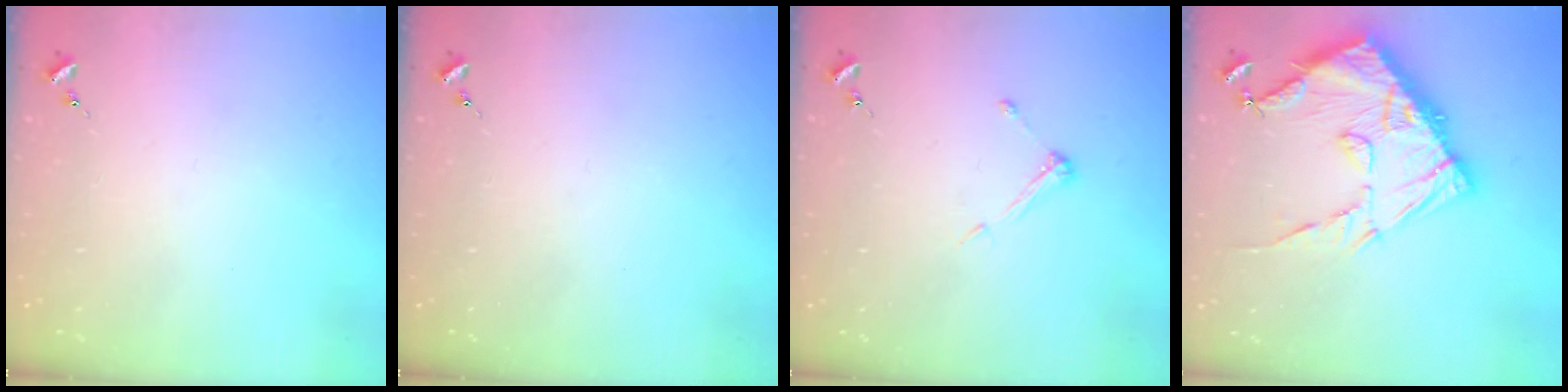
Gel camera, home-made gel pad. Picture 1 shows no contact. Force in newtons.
{"total": 0.0}
{"total": 5.7, "press": 5.7, "slide": 0.4}
{"total": 19.1, "press": 19.0, "slide": 1.6}